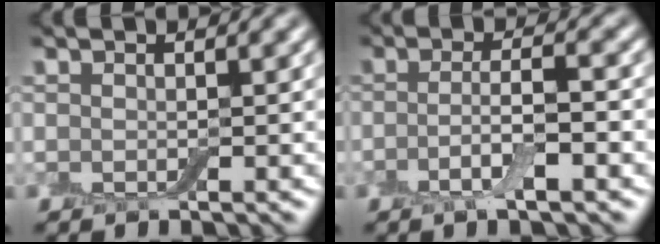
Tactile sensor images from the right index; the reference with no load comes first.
{"total": 3.6, "force": [-1.3, 0.7, 3.3], "torque": [-0.062, 0.005, -0.029]}